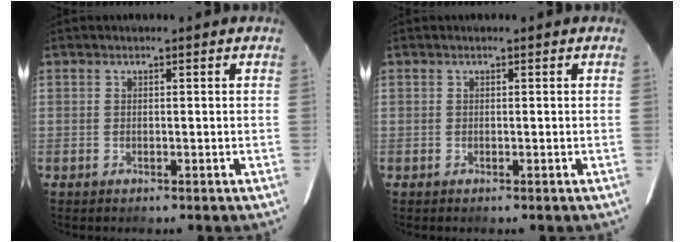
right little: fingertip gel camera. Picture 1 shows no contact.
{"total": 0.0}